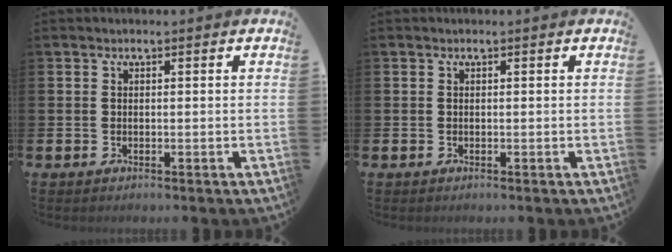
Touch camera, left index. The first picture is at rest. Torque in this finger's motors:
{"motor_torque": [0.00, 0.00, 0.00, -0.01]}